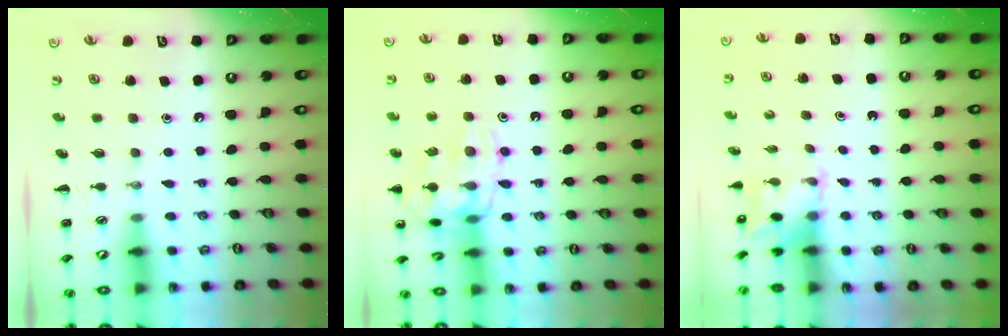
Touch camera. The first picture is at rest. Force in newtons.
{"total": 15.6, "press": 15.4, "slide": 2.1}
{"total": 2.1, "press": 2.0, "slide": 0.7}